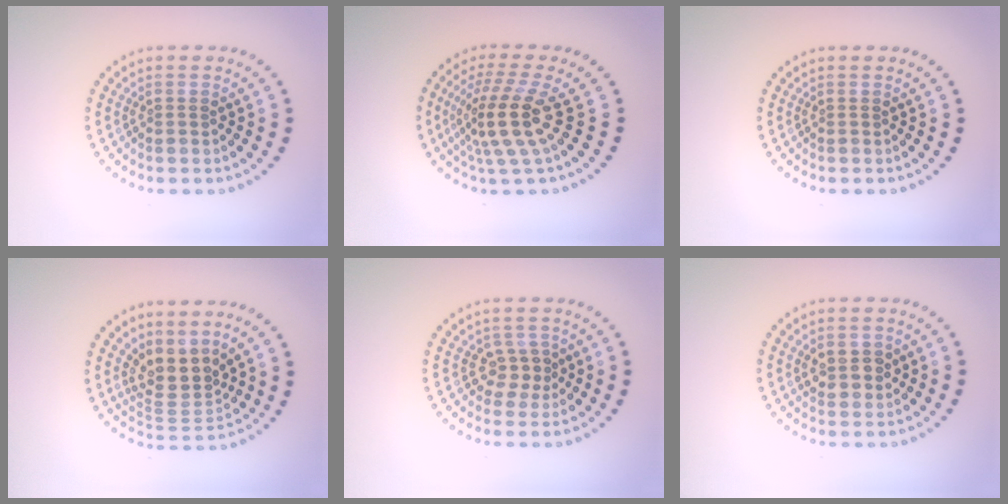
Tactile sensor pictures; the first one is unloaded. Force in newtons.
{"total": 4.8, "press": 3.6, "slide": 3.2}
{"total": 0.0}
{"total": 3.7, "press": 2.7, "slide": 2.5}
{"total": 1.7, "press": 1.5, "slide": 0.9}
{"total": 2.1, "press": 2.0, "slide": 0.4}